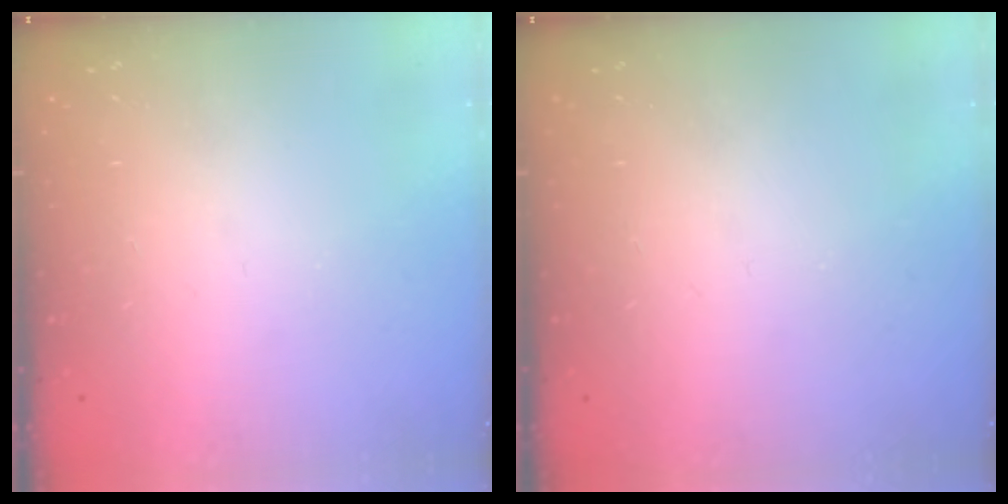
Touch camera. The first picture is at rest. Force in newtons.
{"total": 0.0}